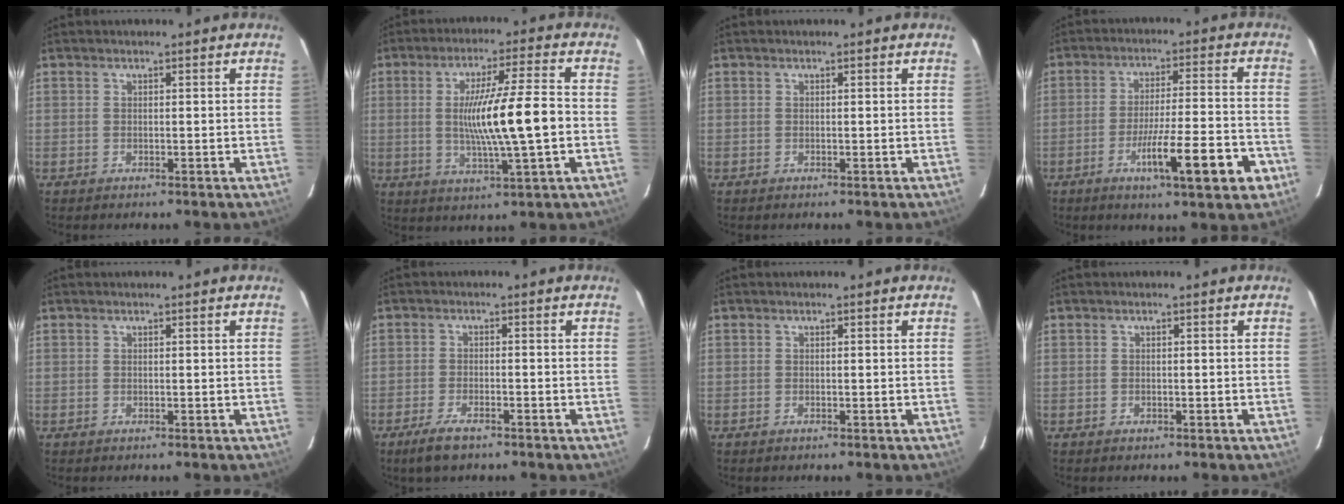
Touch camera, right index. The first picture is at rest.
{"total": 12.3, "force": [-0.8, -0.1, 12.2], "torque": [-0.218, -0.002, -0.013]}
{"total": 0.0}
{"total": 12.4, "force": [-5.7, 0.9, 11.0], "torque": [-0.174, -0.003, -0.082]}
{"total": 0.0}
{"total": 4.5, "force": [-3.3, 1.1, 2.9], "torque": [-0.065, -0.006, -0.057]}
{"total": 0.0}
{"total": 0.5, "force": [-0.3, 0.4, 0.2], "torque": [-0.005, 0.001, -0.005]}